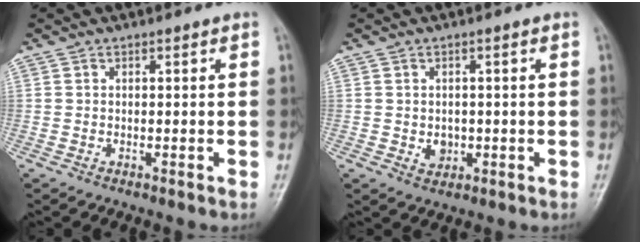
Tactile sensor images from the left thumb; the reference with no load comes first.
{"total": 2.7, "force": [-0.3, 2.3, 1.5], "torque": [-0.013, 0.000, 0.001]}